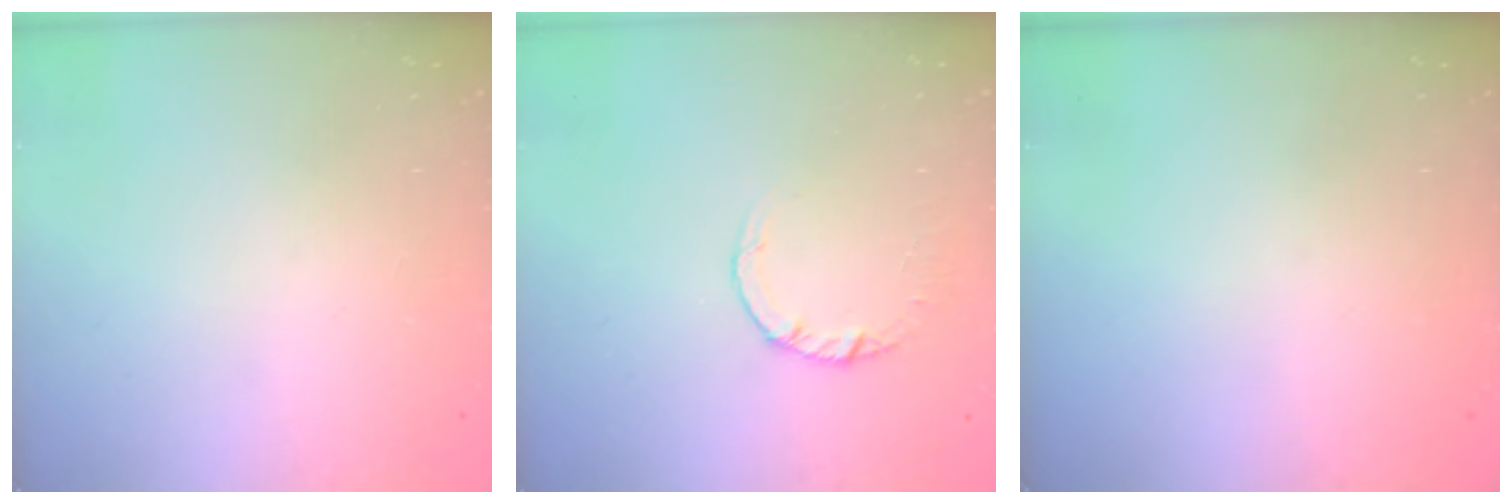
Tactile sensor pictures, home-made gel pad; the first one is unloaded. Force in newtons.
{"total": 2.5, "press": 2.5, "slide": 0.2}
{"total": 0.0}